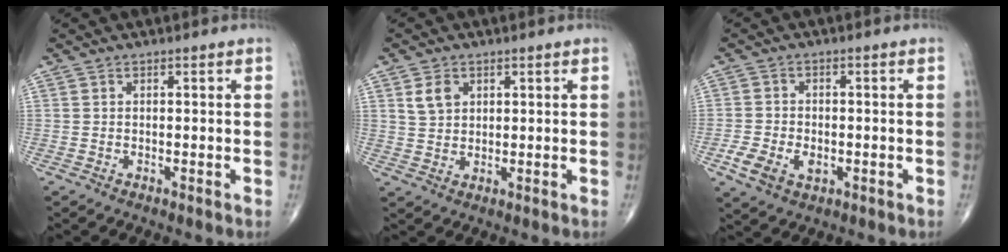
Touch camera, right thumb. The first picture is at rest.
{"total": 4.1, "force": [1.8, 3.0, 2.2], "torque": [-0.028, -0.007, 0.038]}
{"total": 6.9, "force": [-2.4, 4.8, 4.4], "torque": [-0.081, 0.011, -0.037]}